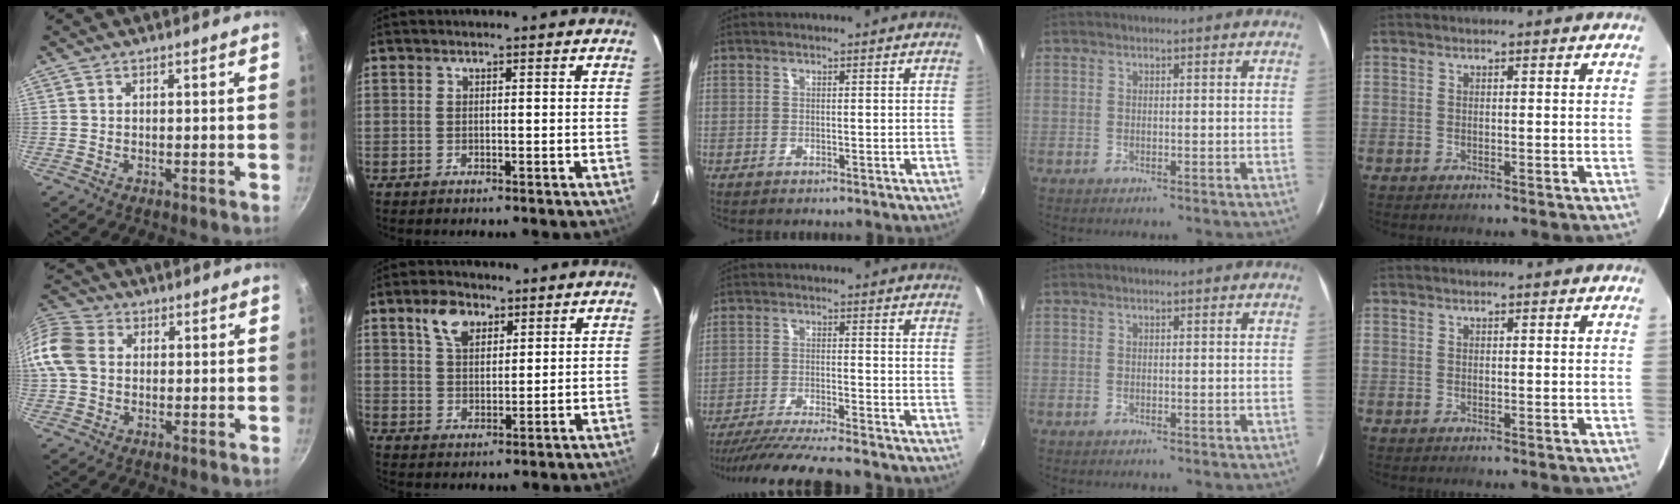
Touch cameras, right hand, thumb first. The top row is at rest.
{"thumb": {"total": 12.9, "force": [1.0, 10.4, 7.6], "torque": [-0.154, 0.026, 0.003]}, "index": {"total": 6.5, "force": [3.7, 3.8, 3.8], "torque": [-0.066, 0.014, 0.066]}, "middle": {"total": 13.2, "force": [-11.8, 0.3, 5.8], "torque": [-0.124, -0.019, -0.194]}}